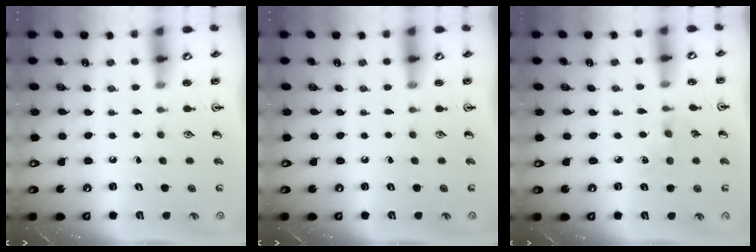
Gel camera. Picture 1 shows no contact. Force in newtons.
{"total": 0.0}
{"total": 3.2, "press": 3.2, "slide": 0.4}